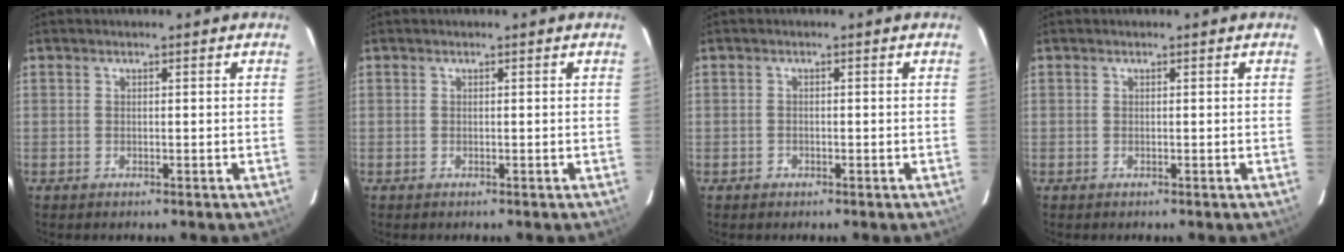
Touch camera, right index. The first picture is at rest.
{"total": 0.0}
{"total": 0.9, "force": [-0.6, 0.7, 0.0], "torque": [0.001, 0.004, -0.009]}
{"total": 0.0}